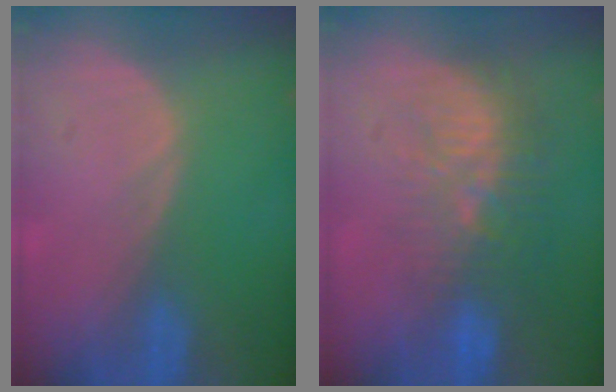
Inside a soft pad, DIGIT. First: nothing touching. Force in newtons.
{"total": 9.7, "press": 9.0, "slide": 3.6}